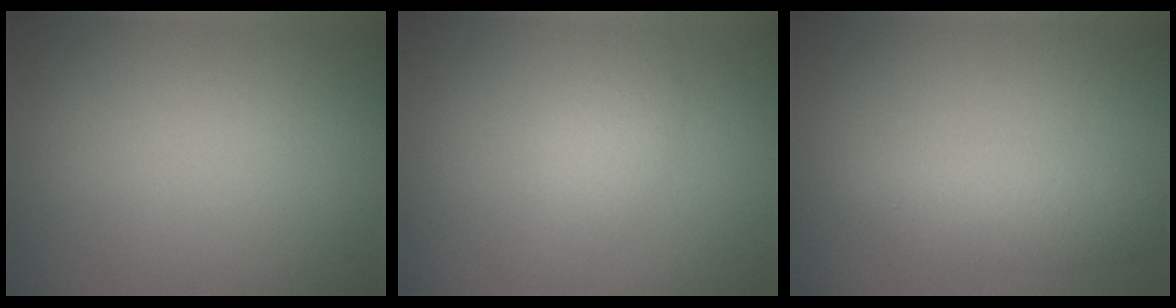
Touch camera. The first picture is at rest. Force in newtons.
{"total": 1.5, "press": 1.5, "slide": 0.1}
{"total": 3.1, "press": 3.1, "slide": 0.2}